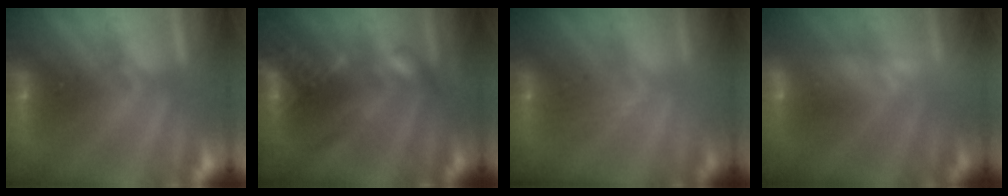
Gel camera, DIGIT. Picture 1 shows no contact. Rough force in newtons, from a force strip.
{"total": 2.7}
{"total": 2.8}
{"total": 2.5}